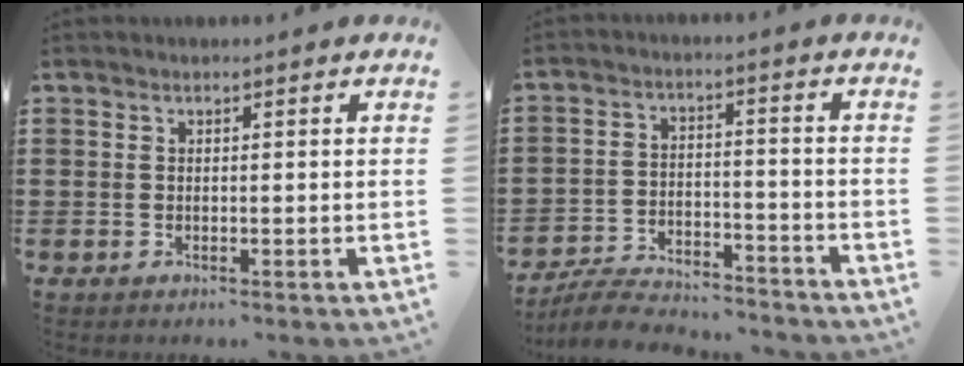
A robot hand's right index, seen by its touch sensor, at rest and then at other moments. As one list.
[{"total": 6.3, "force": [-6.1, 0.9, 1.4], "torque": [-0.033, 0.010, -0.119]}]